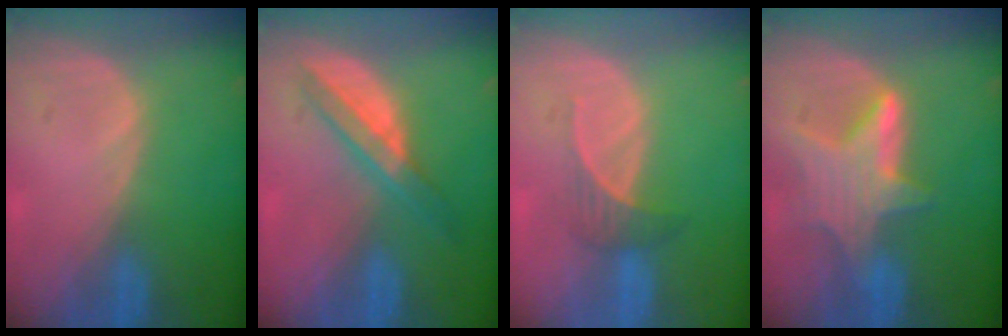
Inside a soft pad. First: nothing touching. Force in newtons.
{"total": 5.5, "press": 5.3, "slide": 1.6}
{"total": 2.8, "press": 2.7, "slide": 0.9}
{"total": 6.8, "press": 6.6, "slide": 1.6}